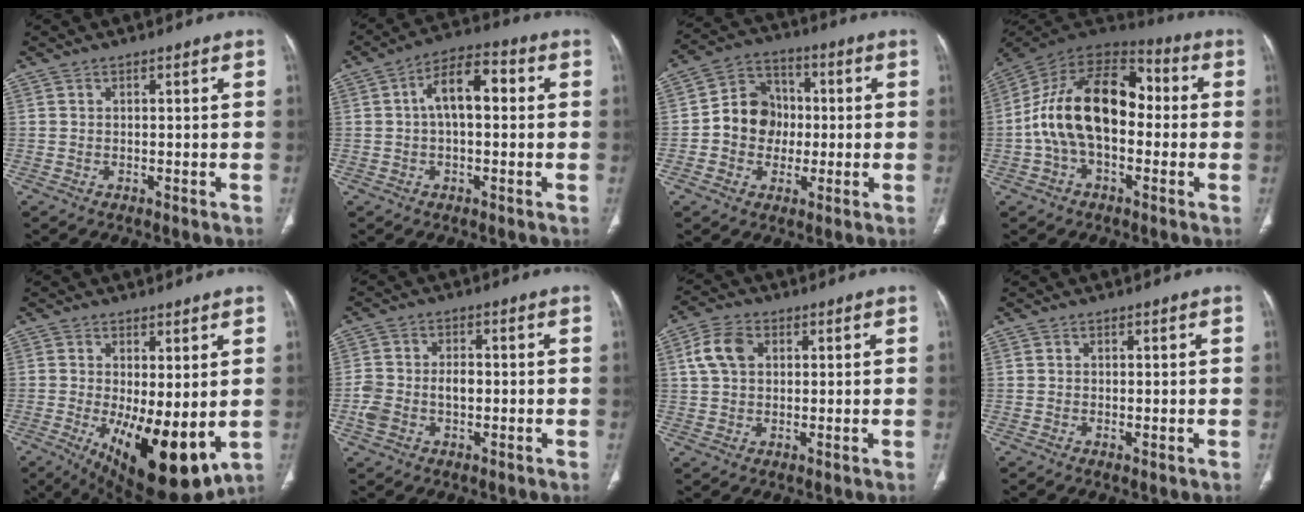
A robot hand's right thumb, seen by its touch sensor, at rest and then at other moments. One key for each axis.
{"total": 9.1, "fx": 1.0, "fy": 4.6, "fz": 7.8, "tx": -0.123, "ty": 0.029, "tz": 0.008}
{"total": 10.5, "fx": -0.7, "fy": 9.3, "fz": 4.8, "tx": -0.039, "ty": 0.028, "tz": -0.024}
{"total": 19.5, "fx": -0.9, "fy": 11.8, "fz": 15.5, "tx": -0.263, "ty": 0.049, "tz": -0.024}
{"total": 15.8, "fx": -2.8, "fy": 6.2, "fz": 14.2, "tx": -0.219, "ty": -0.036, "tz": -0.021}
{"total": 8.5, "fx": -1.7, "fy": 5.3, "fz": 6.4, "tx": -0.136, "ty": 0.024, "tz": -0.032}
{"total": 6.8, "fx": 1.8, "fy": 4.8, "fz": 4.4, "tx": -0.082, "ty": 0.010, "tz": 0.032}
{"total": 0.6, "fx": -0.1, "fy": 0.2, "fz": 0.5, "tx": -0.013, "ty": -0.004, "tz": -0.003}